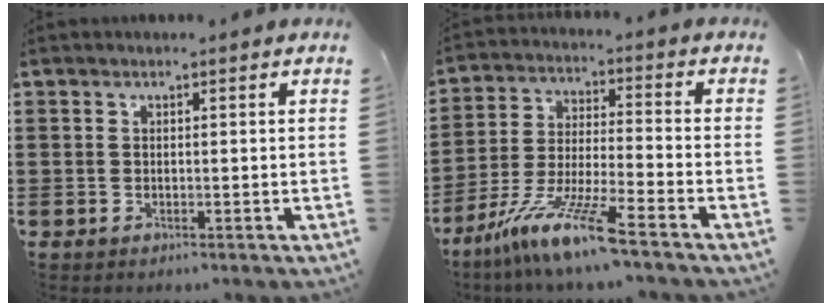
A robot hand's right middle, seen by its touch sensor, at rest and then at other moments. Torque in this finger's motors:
{"motor_torque": [1.53, -0.61, 0.95, 0.21]}